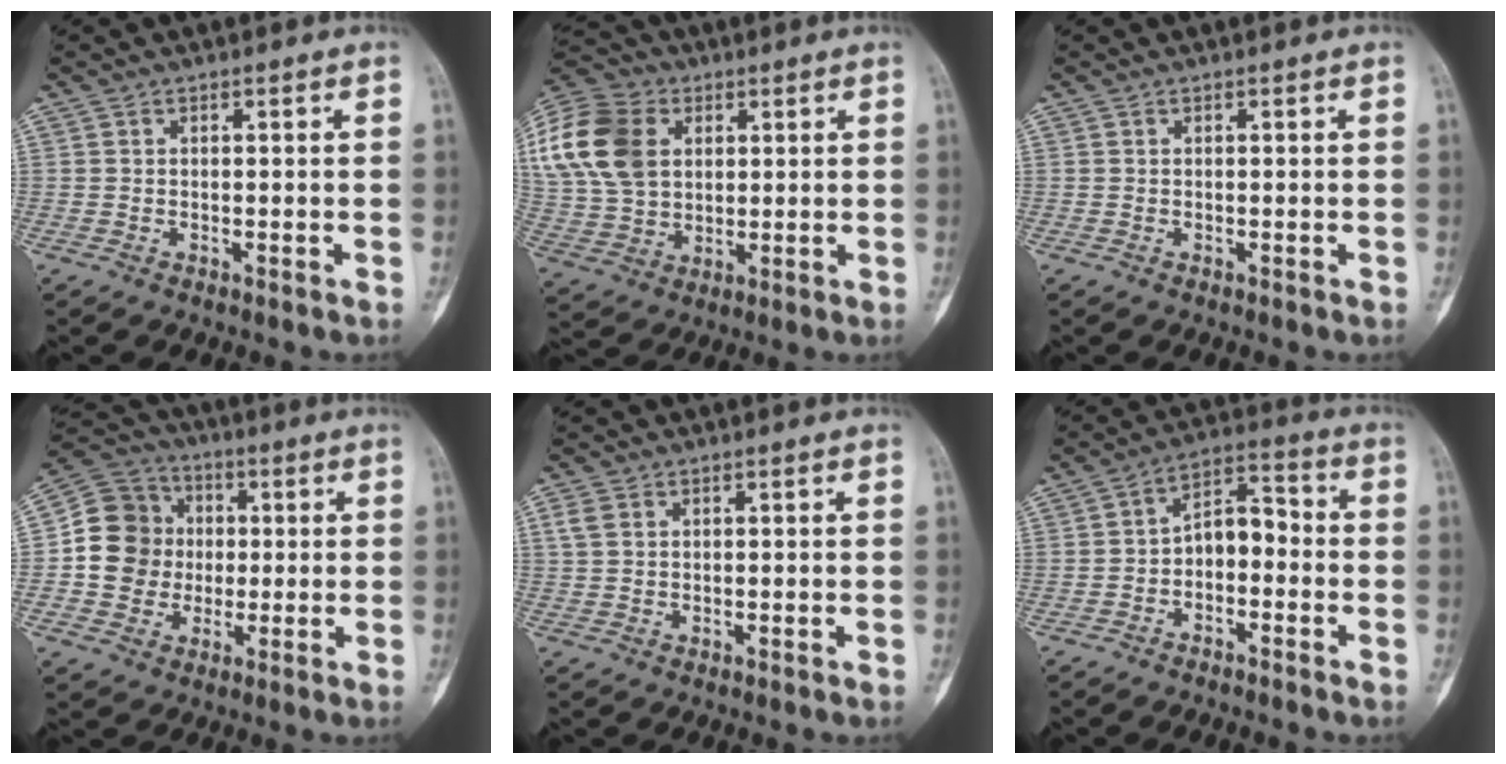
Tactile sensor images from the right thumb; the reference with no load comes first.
{"total": 20.1, "force": [5.4, 14.9, 12.5], "torque": [-0.259, 0.012, 0.099]}
{"total": 0.0}
{"total": 12.4, "force": [-0.1, 11.5, 4.6], "torque": [-0.054, 0.024, -0.005]}
{"total": 2.7, "force": [1.1, 1.9, 1.5], "torque": [-0.033, 0.007, 0.027]}
{"total": 8.9, "force": [-1.8, 5.4, 6.8], "torque": [-0.092, 0.049, -0.046]}